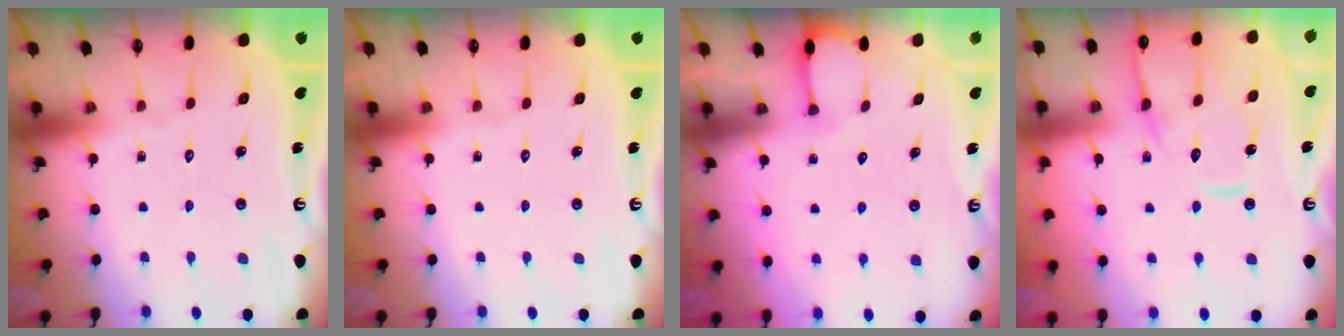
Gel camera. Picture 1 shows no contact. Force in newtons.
{"total": 0.0}
{"total": 2.3, "press": 2.3, "slide": 0.3}
{"total": 13.2, "press": 13.2, "slide": 1.2}